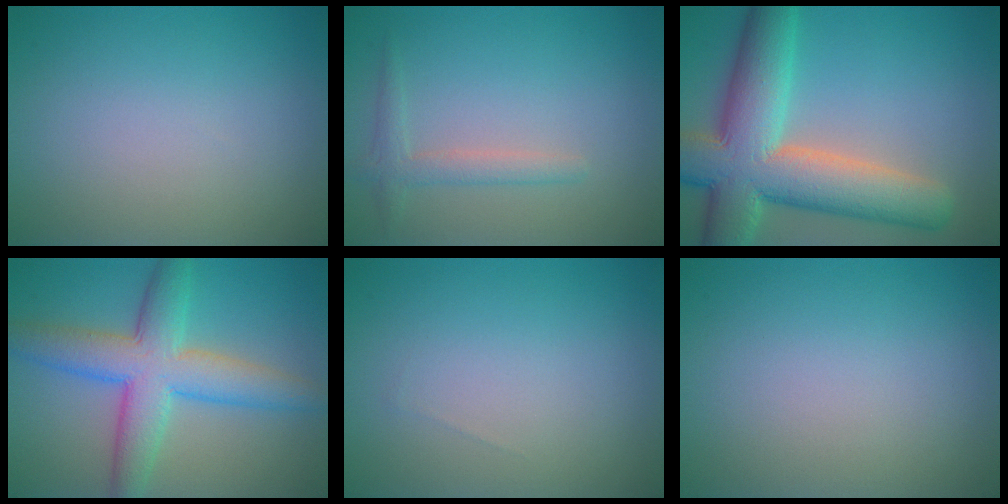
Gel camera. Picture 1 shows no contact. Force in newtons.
{"total": 1.9, "press": 1.9, "slide": 0.0}
{"total": 11.8, "press": 11.7, "slide": 1.0}
{"total": 7.5, "press": 7.5, "slide": 0.1}
{"total": 0.0}
{"total": 0.0}